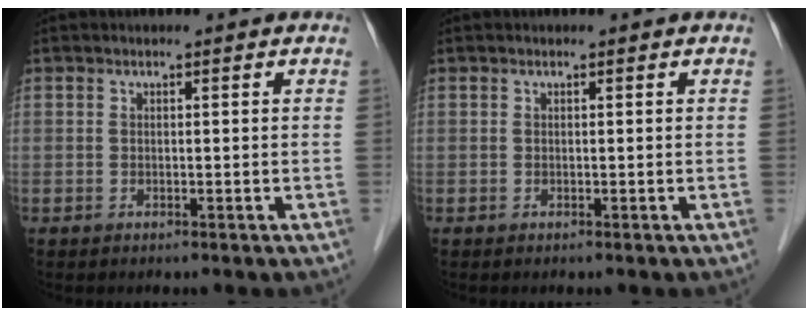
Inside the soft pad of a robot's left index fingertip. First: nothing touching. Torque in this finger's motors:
{"motor_torque": [0.00, 0.00, 0.01, 0.00]}